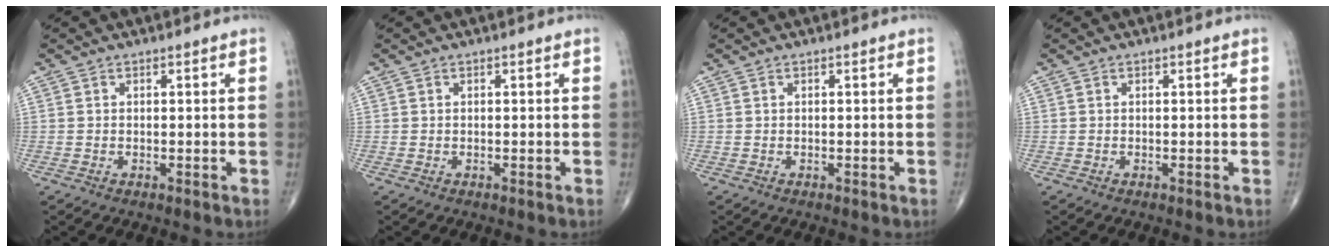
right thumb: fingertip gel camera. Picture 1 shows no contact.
{"total": 0.0}
{"total": 0.0}
{"total": 0.0}